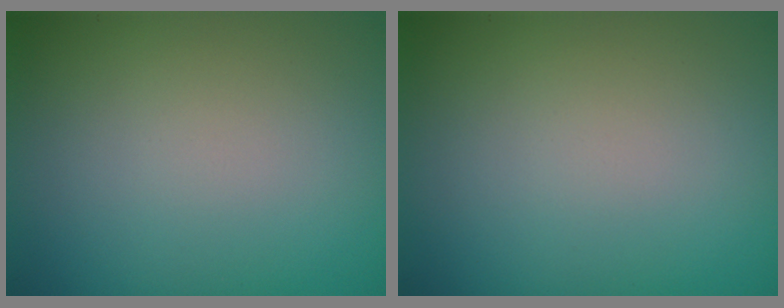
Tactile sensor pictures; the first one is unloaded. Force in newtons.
{"total": 0.0}